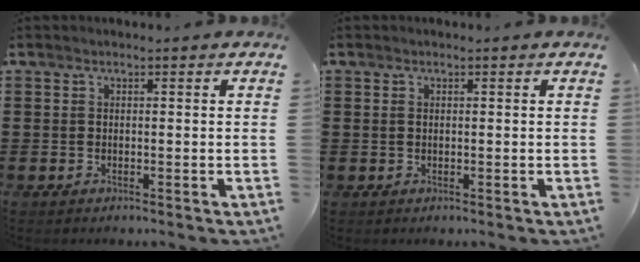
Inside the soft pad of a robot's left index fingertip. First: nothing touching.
{"total": 0.5, "force": [0.1, 0.2, 0.5], "torque": [-0.011, 0.000, 0.002]}